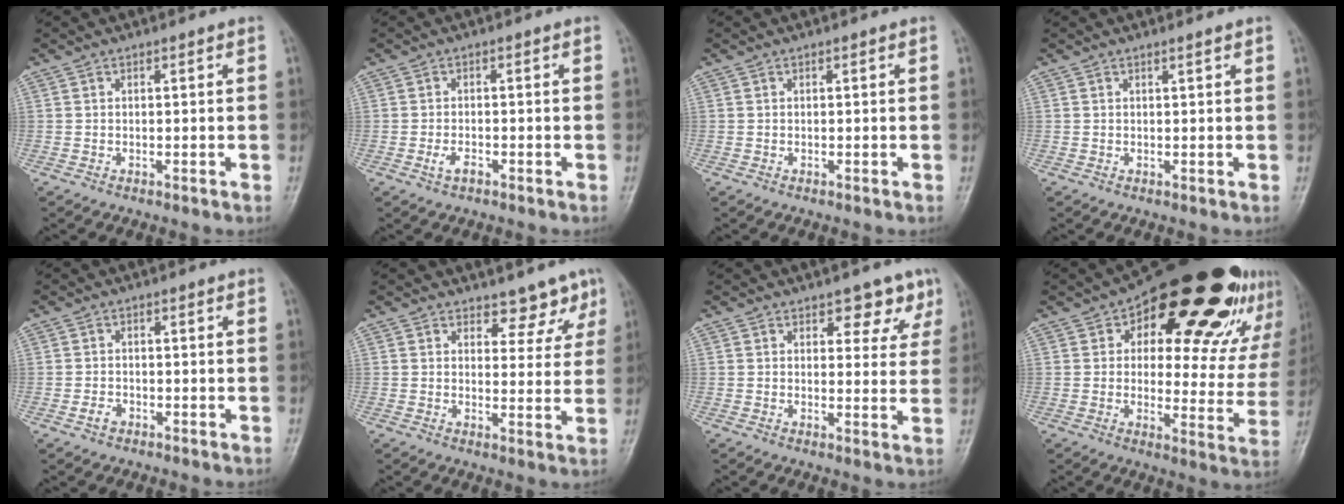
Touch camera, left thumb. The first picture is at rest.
{"total": 2.3, "force": [-1.1, 1.3, 1.5], "torque": [-0.030, 0.006, -0.021]}
{"total": 0.0}
{"total": 0.6, "force": [0.5, 0.0, 0.3], "torque": [-0.007, -0.004, 0.008]}
{"total": 1.9, "force": [-1.0, 1.4, 0.8], "torque": [-0.012, 0.006, -0.018]}
{"total": 5.5, "force": [4.3, 3.1, 1.4], "torque": [0.018, -0.031, 0.050]}
{"total": 5.4, "force": [3.7, 3.1, 2.5], "torque": [0.007, -0.020, 0.043]}
{"total": 27.3, "force": [14.9, 12.8, 18.9], "torque": [-0.208, -0.026, 0.201]}